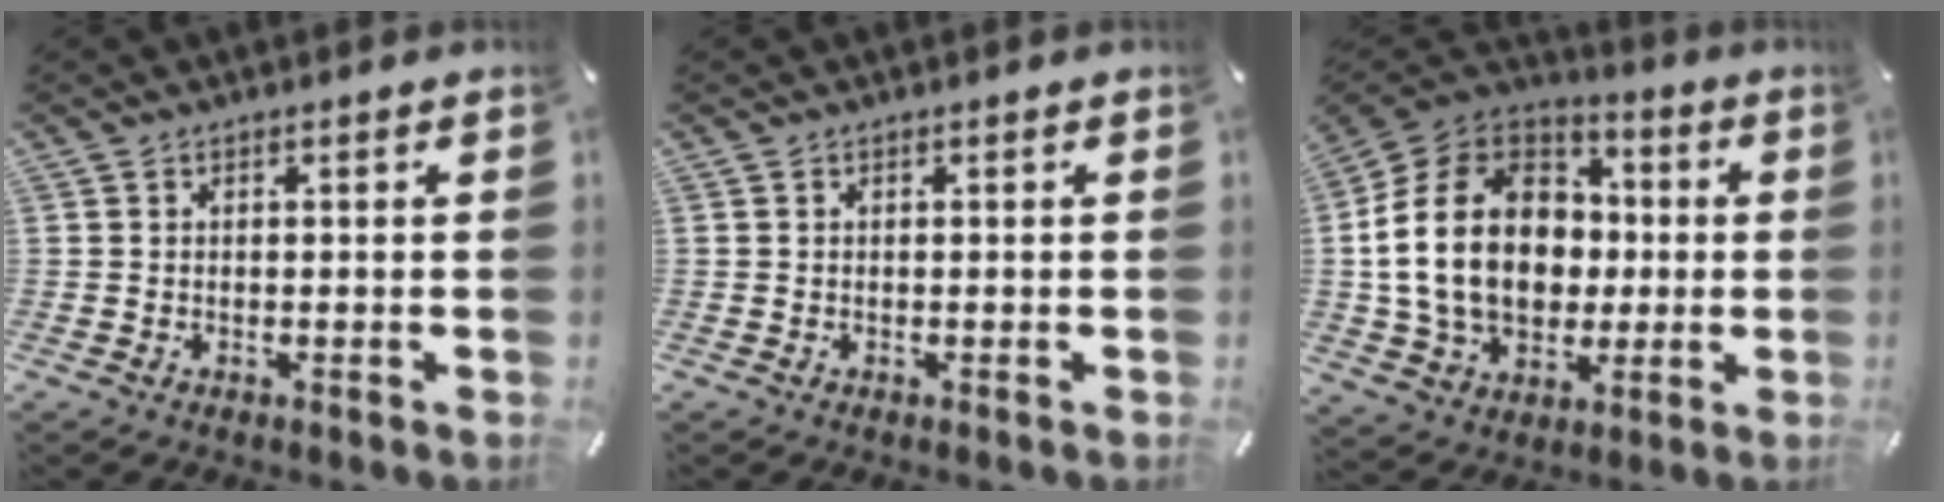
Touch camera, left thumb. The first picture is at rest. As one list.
[{"total": 0.0}, {"total": 20.4, "force": [-0.8, 16.2, 12.4], "torque": [-0.262, 0.013, -0.008]}]